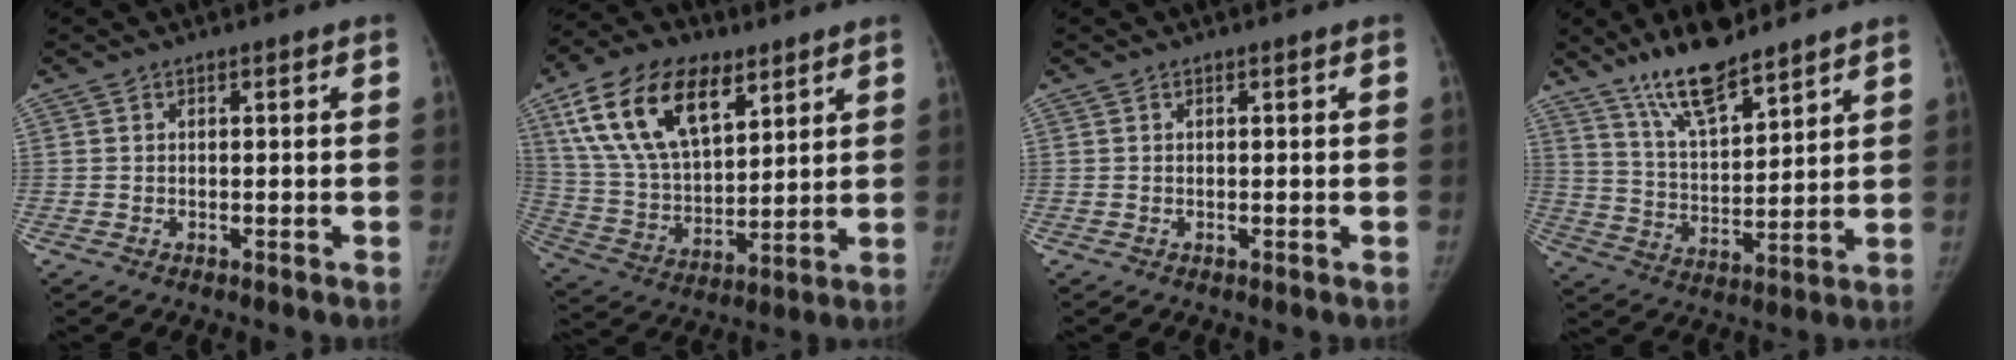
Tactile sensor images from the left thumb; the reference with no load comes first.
{"total": 20.6, "force": [10.3, 10.9, 14.1], "torque": [-0.236, -0.029, 0.193]}
{"total": 0.0}
{"total": 13.1, "force": [10.1, 3.7, 7.5], "torque": [-0.108, -0.059, 0.186]}